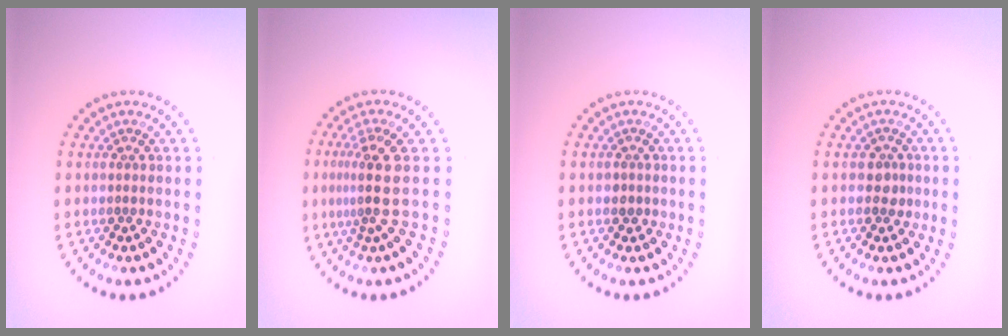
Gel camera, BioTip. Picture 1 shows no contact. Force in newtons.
{"total": 3.3, "press": 2.4, "slide": 2.3}
{"total": 0.8, "press": 0.7, "slide": 0.4}
{"total": 1.4, "press": 1.4, "slide": 0.5}